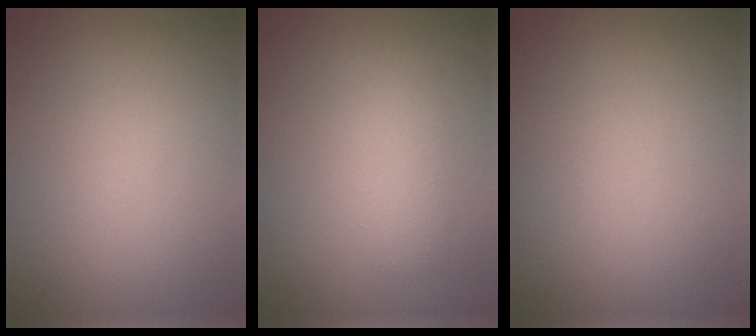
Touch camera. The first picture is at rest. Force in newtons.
{"total": 2.3, "press": 2.3, "slide": 0.1}
{"total": 0.0}